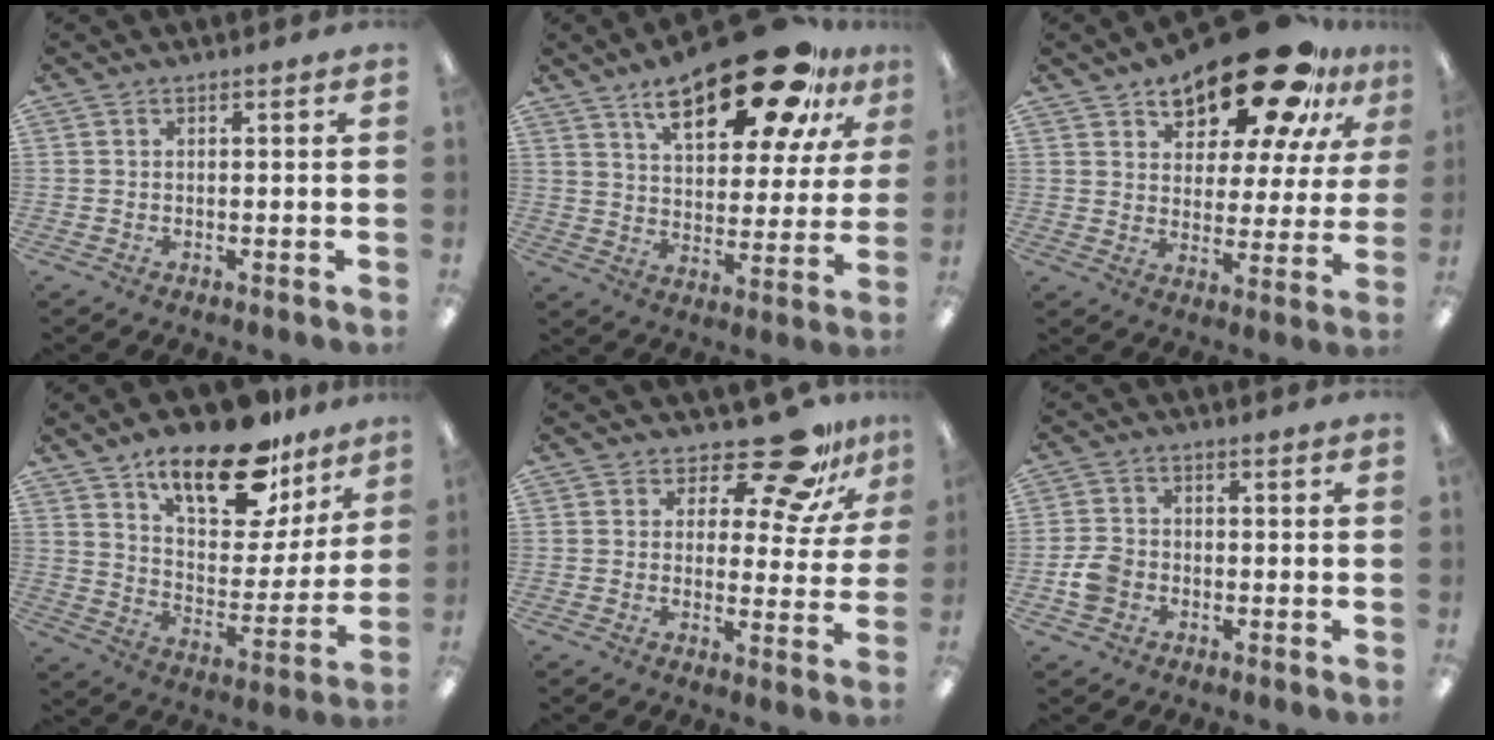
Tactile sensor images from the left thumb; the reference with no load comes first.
{"total": 24.0, "force": [15.0, 9.5, 16.1], "torque": [-0.242, -0.073, 0.246]}
{"total": 21.4, "force": [15.8, 8.7, 11.6], "torque": [-0.177, -0.101, 0.267]}
{"total": 20.5, "force": [14.6, 8.6, 11.6], "torque": [-0.176, -0.087, 0.246]}
{"total": 13.5, "force": [10.6, 4.5, 6.9], "torque": [-0.099, -0.075, 0.183]}
{"total": 5.1, "force": [-1.7, 4.1, 2.5], "torque": [-0.047, 0.012, -0.031]}